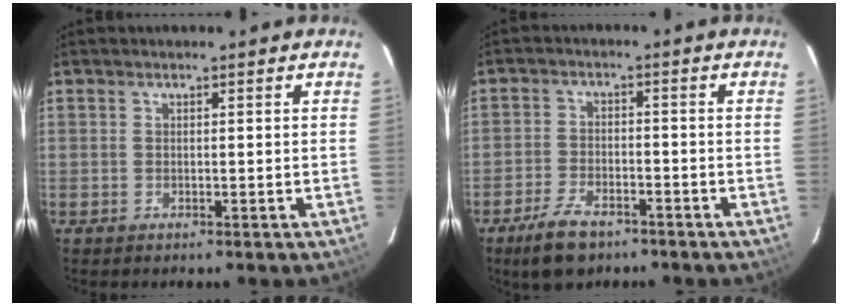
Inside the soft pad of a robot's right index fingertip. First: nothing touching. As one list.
[{"total": 7.8, "force": [-5.6, 3.4, 4.2], "torque": [-0.107, -0.005, -0.098]}]